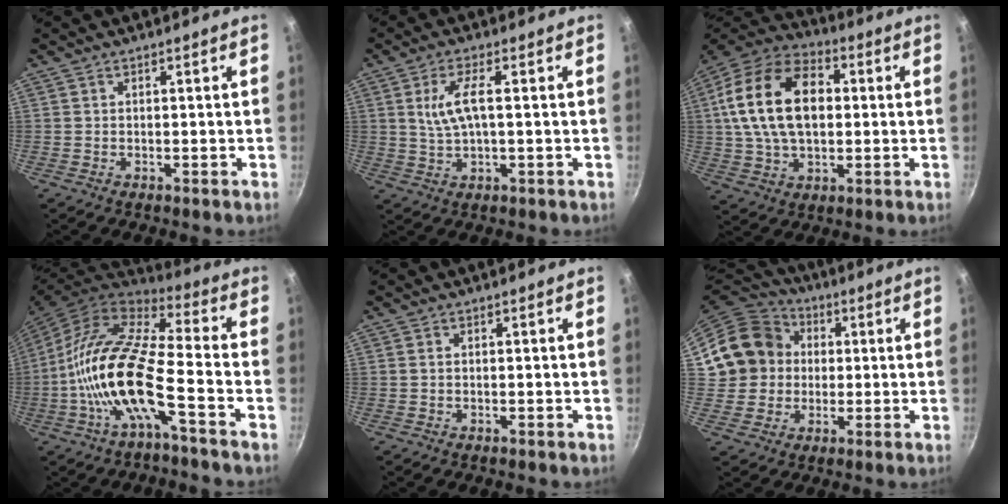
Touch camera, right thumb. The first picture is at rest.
{"total": 6.5, "force": [0.9, 2.0, 6.1], "torque": [-0.130, 0.005, 0.021]}
{"total": 21.0, "force": [2.8, 13.4, 15.9], "torque": [-0.270, 0.024, 0.037]}
{"total": 17.9, "force": [-5.6, 5.2, 16.2], "torque": [-0.309, 0.044, -0.127]}
{"total": 0.6, "force": [0.1, 0.4, 0.5], "torque": [-0.009, 0.002, 0.001]}
{"total": 14.4, "force": [2.3, 13.1, 5.4], "torque": [-0.074, 0.032, 0.038]}